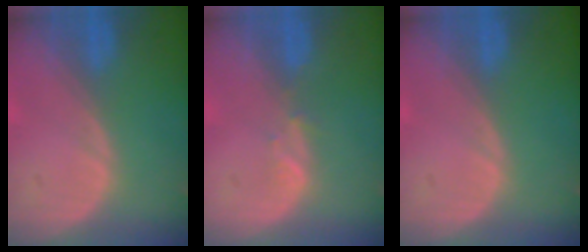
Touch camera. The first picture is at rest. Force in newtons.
{"total": 1.4, "press": 1.2, "slide": 0.6}
{"total": 0.0}